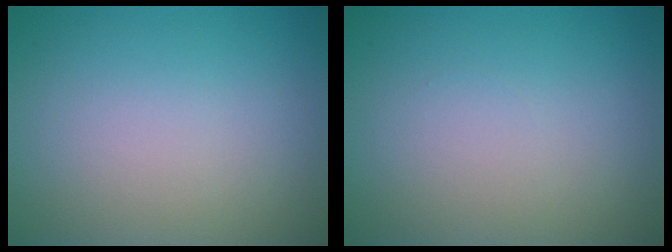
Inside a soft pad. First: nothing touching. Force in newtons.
{"total": 0.0}